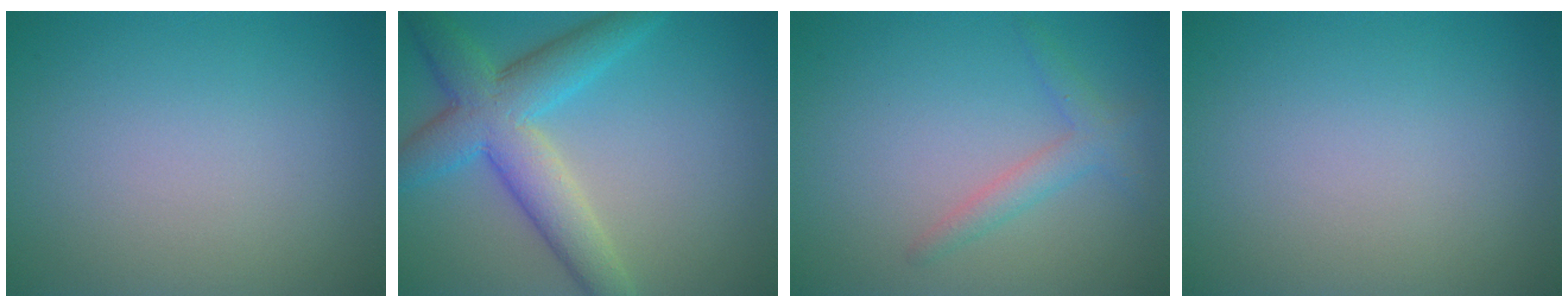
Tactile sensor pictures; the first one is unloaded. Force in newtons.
{"total": 6.9, "press": 6.9, "slide": 0.3}
{"total": 2.0, "press": 2.0, "slide": 0.1}
{"total": 0.0}